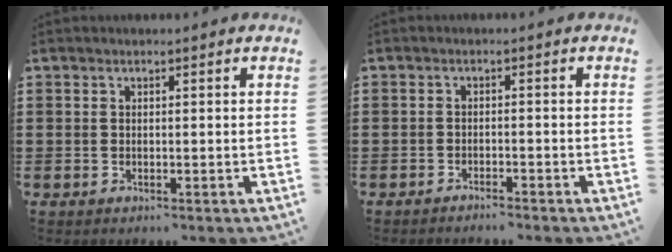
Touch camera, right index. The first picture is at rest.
{"total": 1.3, "force": [-1.3, 0.0, 0.1], "torque": [-0.006, 0.003, -0.028]}